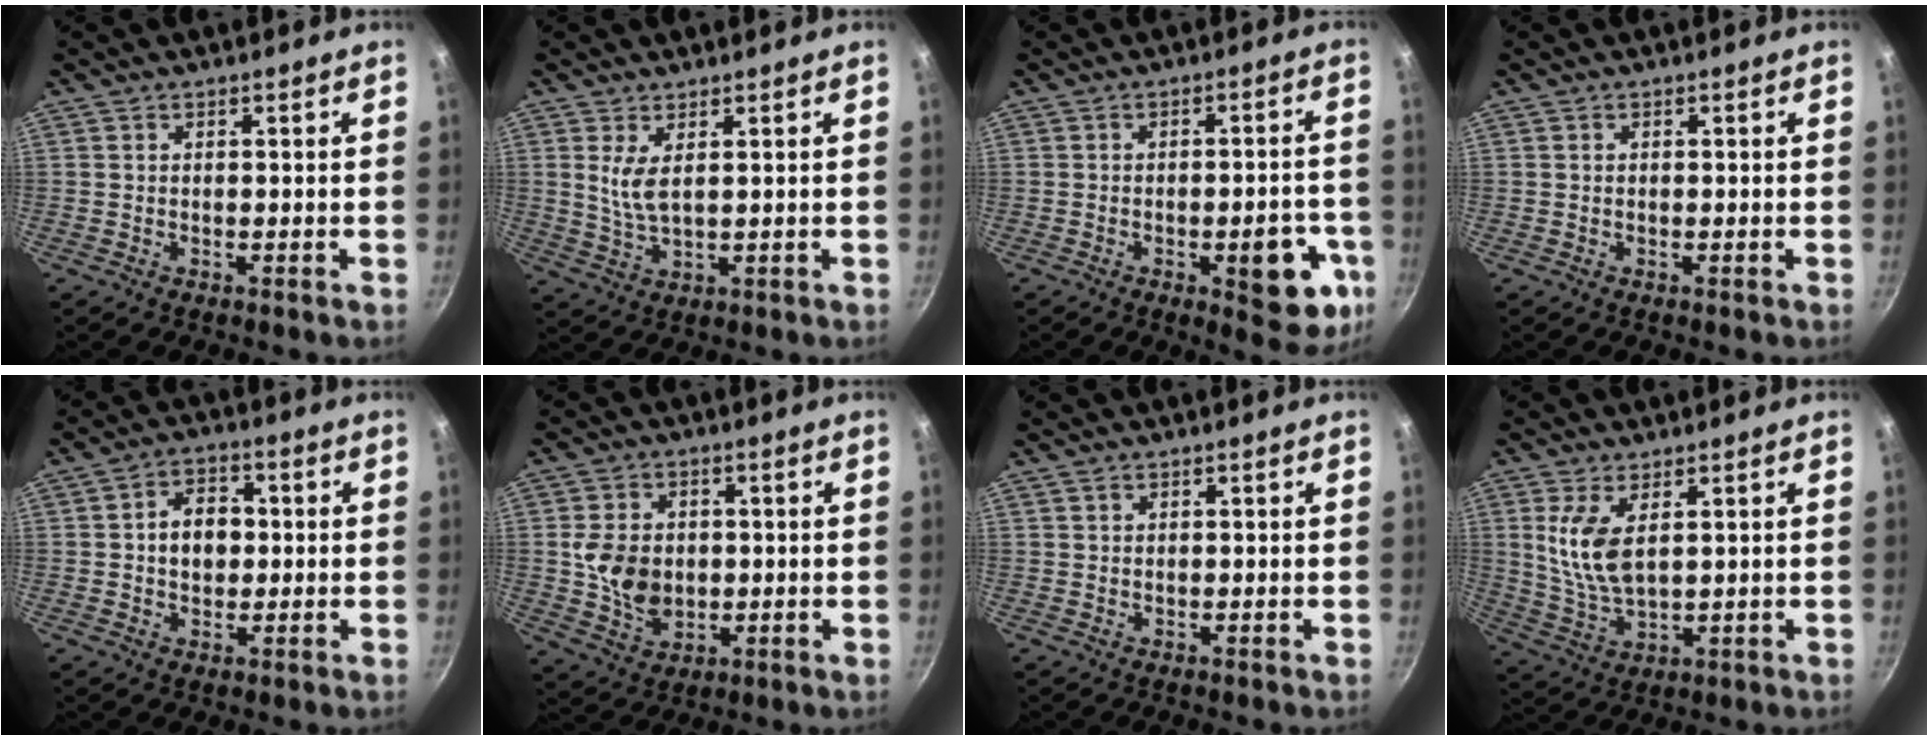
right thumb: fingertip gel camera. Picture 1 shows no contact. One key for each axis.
{"total": 4.8, "fx": 1.4, "fy": 2.2, "fz": 4.1, "tx": -0.079, "ty": -0.015, "tz": 0.034}
{"total": 12.3, "fx": -4.2, "fy": 5.1, "fz": 10.4, "tx": -0.081, "ty": 0.020, "tz": -0.048}
{"total": 0.0}
{"total": 7.3, "fx": 0.5, "fy": 5.5, "fz": 4.8, "tx": -0.046, "ty": 0.012, "tz": 0.001}
{"total": 9.6, "fx": 0.1, "fy": 7.2, "fz": 6.3, "tx": -0.102, "ty": -0.005, "tz": 0.006}
{"total": 0.9, "fx": 0.6, "fy": 0.6, "fz": 0.3, "tx": -0.004, "ty": 0.000, "tz": 0.011}
{"total": 8.8, "fx": 2.7, "fy": 4.2, "fz": 7.2, "tx": -0.141, "ty": -0.024, "tz": 0.063}